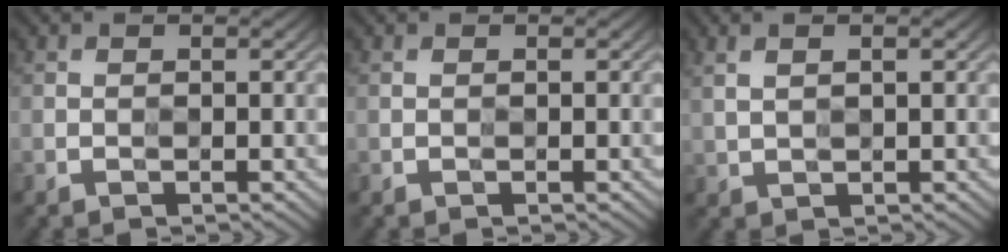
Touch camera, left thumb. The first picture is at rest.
{"total": 0.0}
{"total": 3.1, "force": [1.6, 0.9, 2.6], "torque": [-0.044, -0.003, 0.025]}